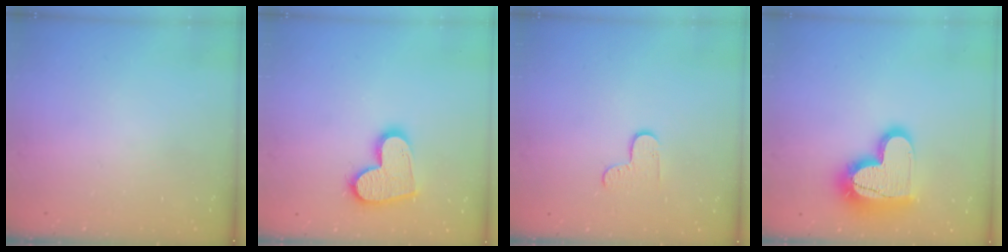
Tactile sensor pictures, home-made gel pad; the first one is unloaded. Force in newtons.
{"total": 15.2, "press": 15.1, "slide": 1.2}
{"total": 5.5, "press": 5.4, "slide": 0.6}
{"total": 18.1, "press": 18.1, "slide": 1.4}